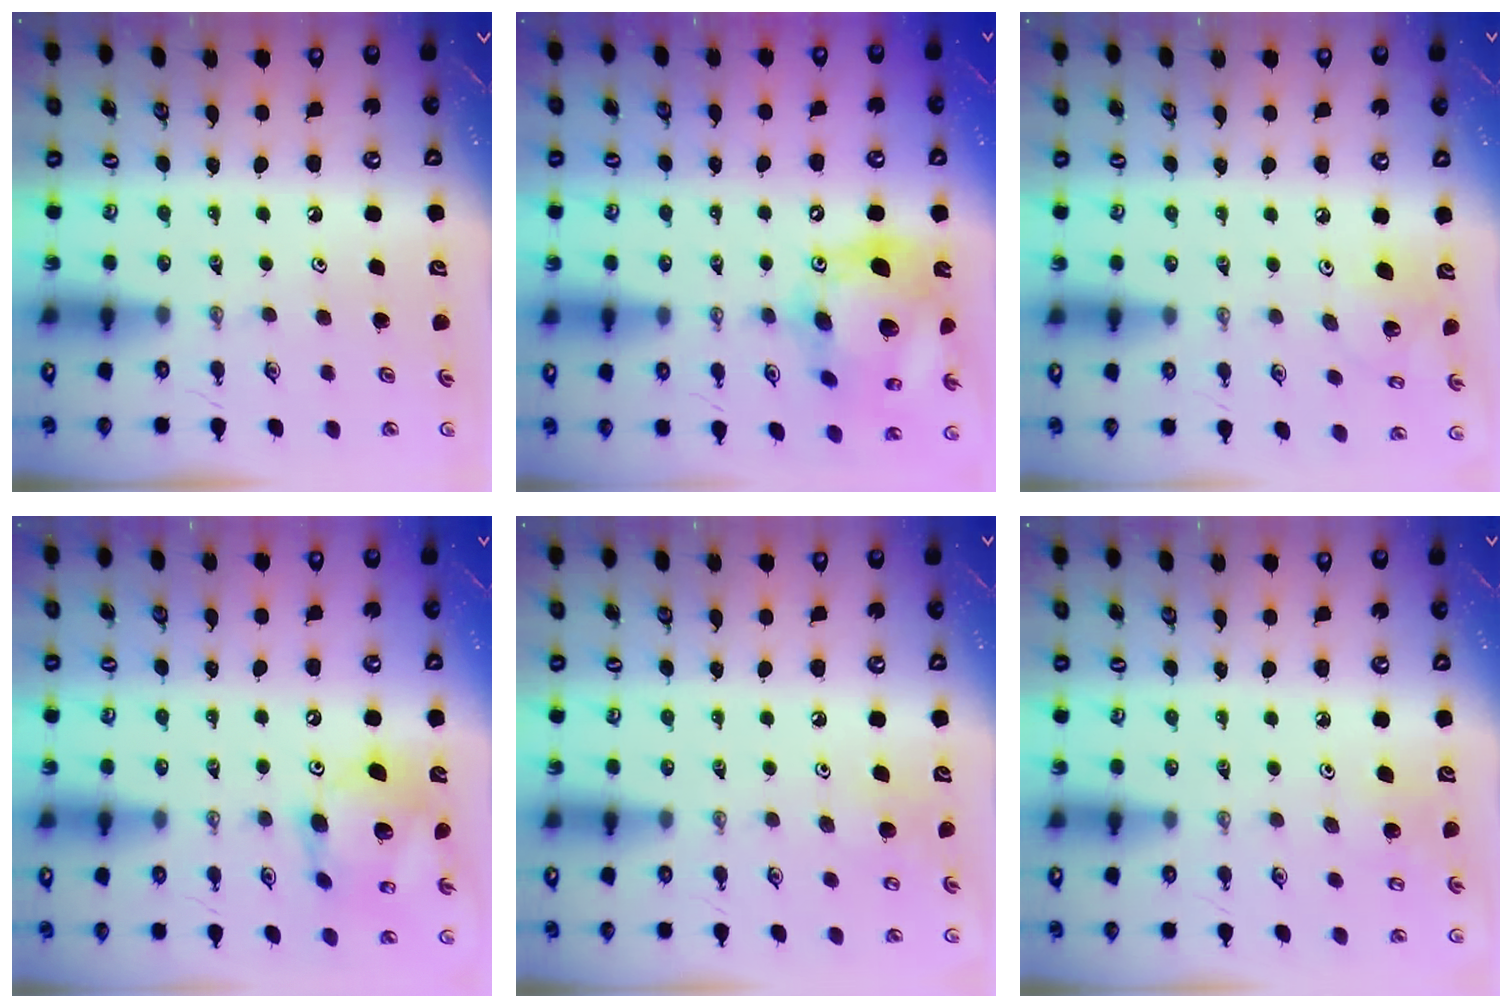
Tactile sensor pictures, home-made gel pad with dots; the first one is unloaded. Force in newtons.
{"total": 20.4, "press": 20.2, "slide": 3.3}
{"total": 8.6, "press": 8.4, "slide": 1.5}
{"total": 13.2, "press": 13.1, "slide": 1.3}
{"total": 6.7, "press": 6.7, "slide": 0.6}
{"total": 7.6, "press": 7.5, "slide": 1.2}